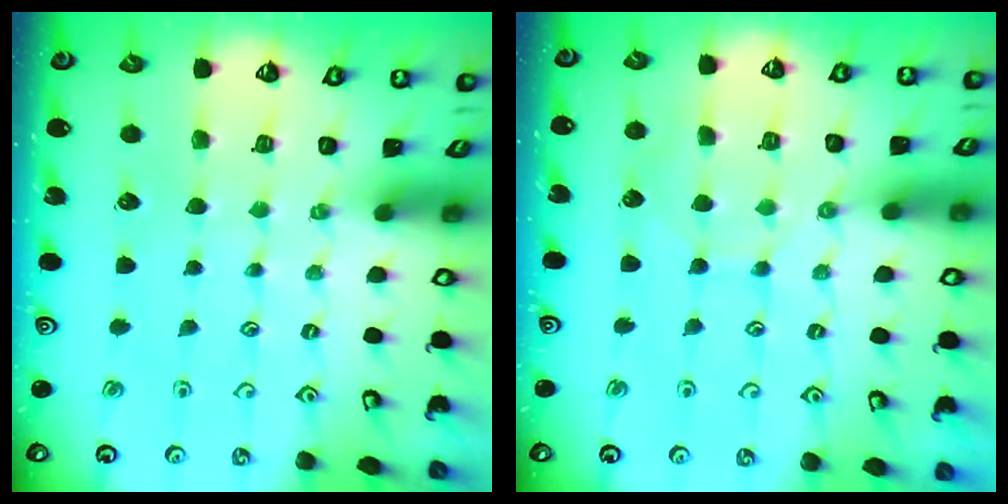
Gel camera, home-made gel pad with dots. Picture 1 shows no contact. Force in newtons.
{"total": 3.9, "press": 3.9, "slide": 0.5}